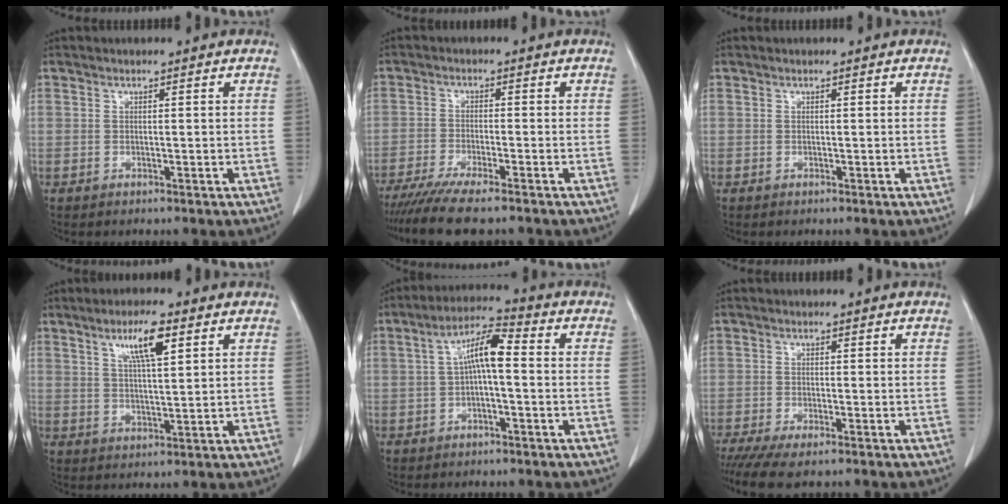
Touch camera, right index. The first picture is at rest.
{"total": 8.9, "force": [-7.4, 0.3, 5.0], "torque": [-0.074, -0.019, -0.119]}
{"total": 0.0}
{"total": 7.1, "force": [3.6, 1.0, 6.0], "torque": [-0.110, 0.004, 0.063]}
{"total": 7.0, "force": [0.3, 1.5, 6.9], "torque": [-0.129, 0.027, 0.002]}
{"total": 4.8, "force": [-3.6, 0.7, 3.1], "torque": [-0.051, -0.009, -0.061]}